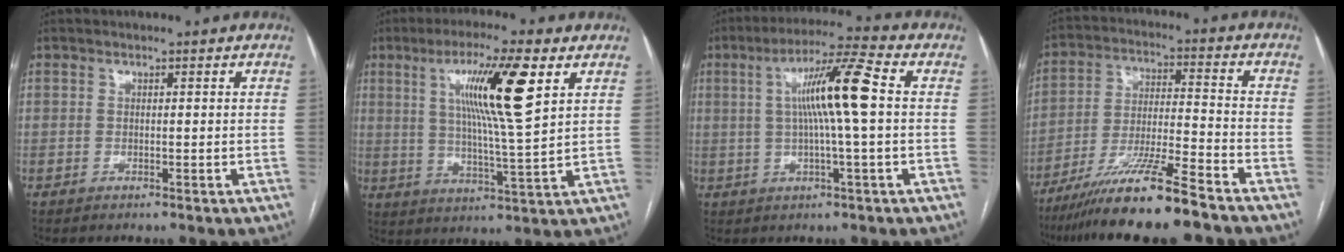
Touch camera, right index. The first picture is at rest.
{"total": 13.0, "force": [5.0, -0.2, 12.0], "torque": [-0.212, 0.004, 0.087]}
{"total": 10.7, "force": [1.2, -0.5, 10.6], "torque": [-0.188, 0.013, 0.018]}
{"total": 14.1, "force": [-10.9, -0.3, 9.0], "torque": [-0.167, -0.026, -0.192]}